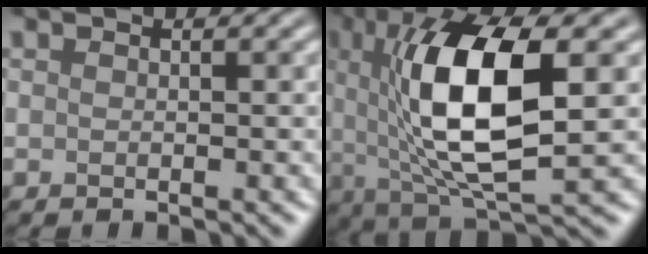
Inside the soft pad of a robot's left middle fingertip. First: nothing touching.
{"total": 11.5, "force": [1.2, 4.0, 10.7], "torque": [-0.190, 0.001, 0.024]}